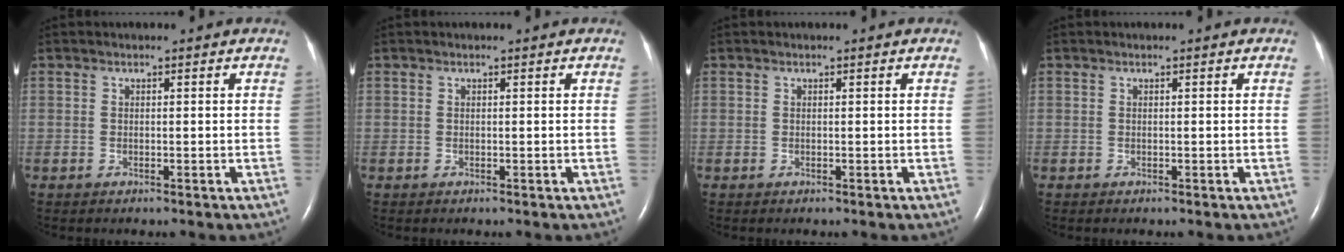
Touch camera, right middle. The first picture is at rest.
{"total": 0.0}
{"total": 0.0}
{"total": 0.0}